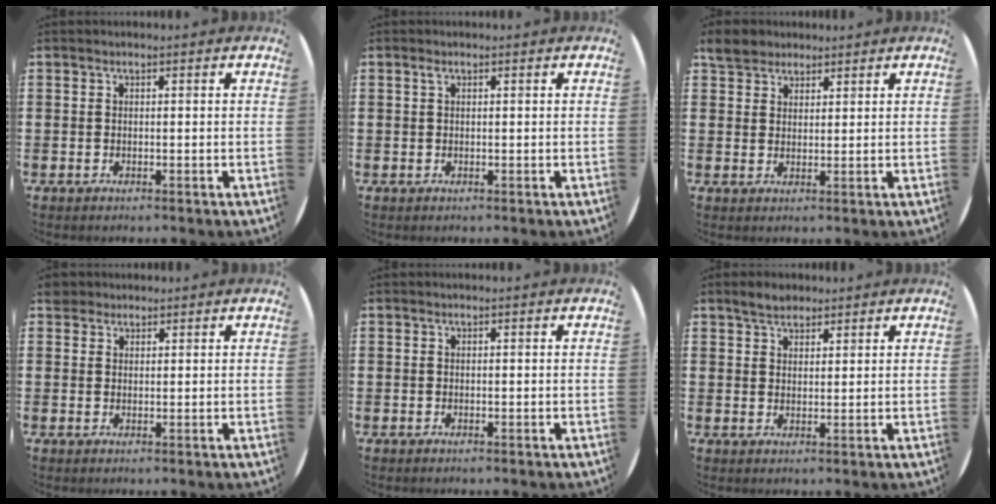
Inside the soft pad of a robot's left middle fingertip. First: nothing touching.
{"total": 0.7, "force": [0.4, 0.2, 0.6], "torque": [-0.013, 0.001, 0.007]}
{"total": 3.9, "force": [3.3, 1.9, 0.6], "torque": [-0.015, 0.001, 0.063]}
{"total": 1.9, "force": [1.6, 0.9, 0.1], "torque": [0.001, 0.001, 0.032]}
{"total": 0.0}
{"total": 3.0, "force": [2.6, 1.3, 0.8], "torque": [-0.013, 0.001, 0.049]}